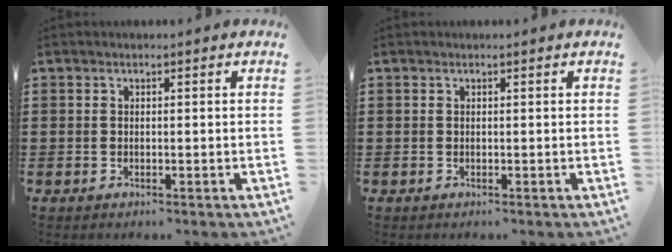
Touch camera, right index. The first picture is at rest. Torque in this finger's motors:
{"motor_torque": [-0.05, -0.06, 0.00, -0.01]}